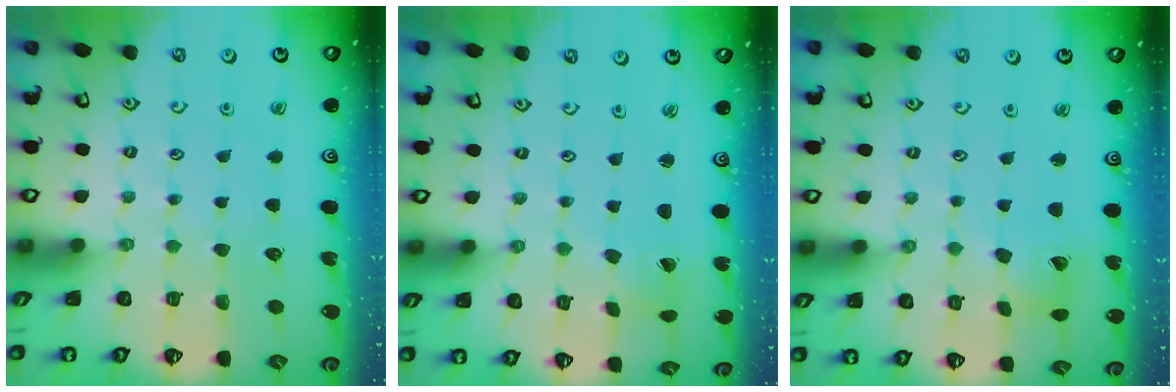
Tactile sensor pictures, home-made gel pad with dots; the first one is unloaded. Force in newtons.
{"total": 1.9, "press": 1.8, "slide": 0.7}
{"total": 8.1, "press": 8.0, "slide": 1.1}